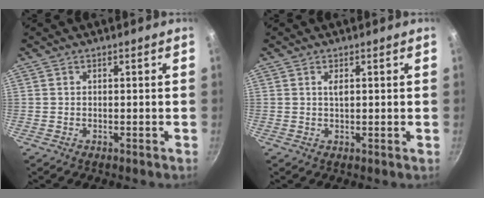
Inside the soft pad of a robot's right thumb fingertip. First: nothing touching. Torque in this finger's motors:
{"motor_torque": [-0.03, 0.26, 0.19, -0.03, -0.01]}